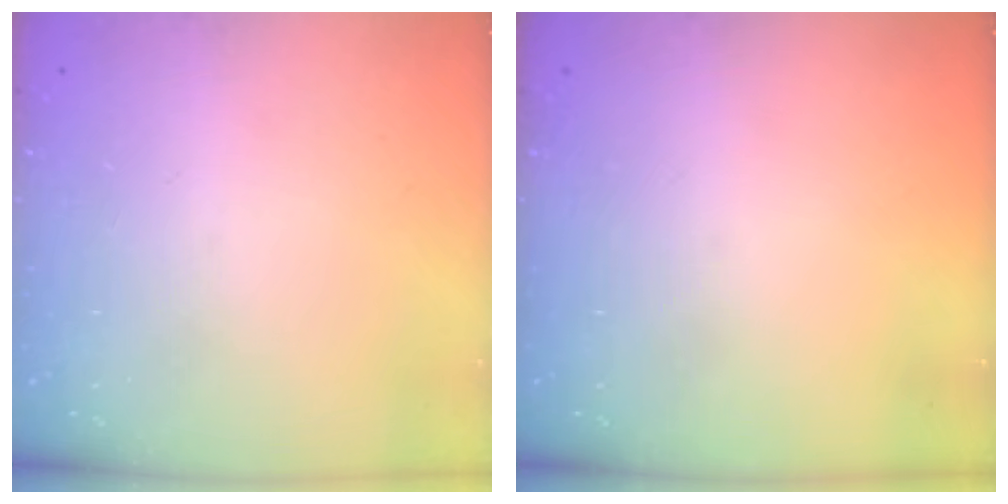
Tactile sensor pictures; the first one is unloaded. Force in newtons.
{"total": 0.0}